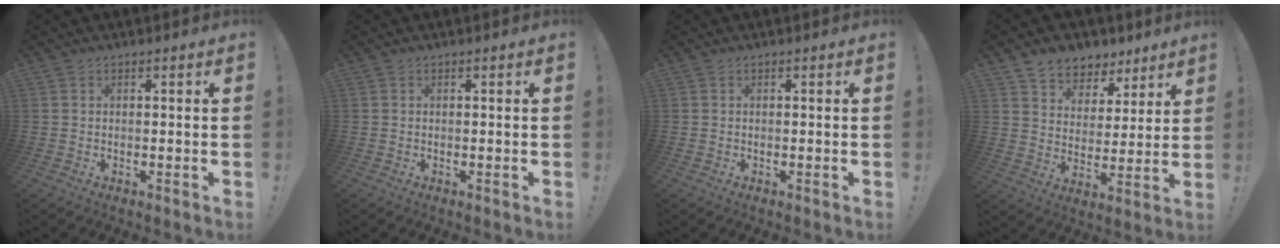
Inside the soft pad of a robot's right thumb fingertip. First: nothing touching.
{"total": 0.0}
{"total": 0.0}
{"total": 7.4, "force": [5.0, 5.5, 0.8], "torque": [-0.011, -0.043, 0.100]}